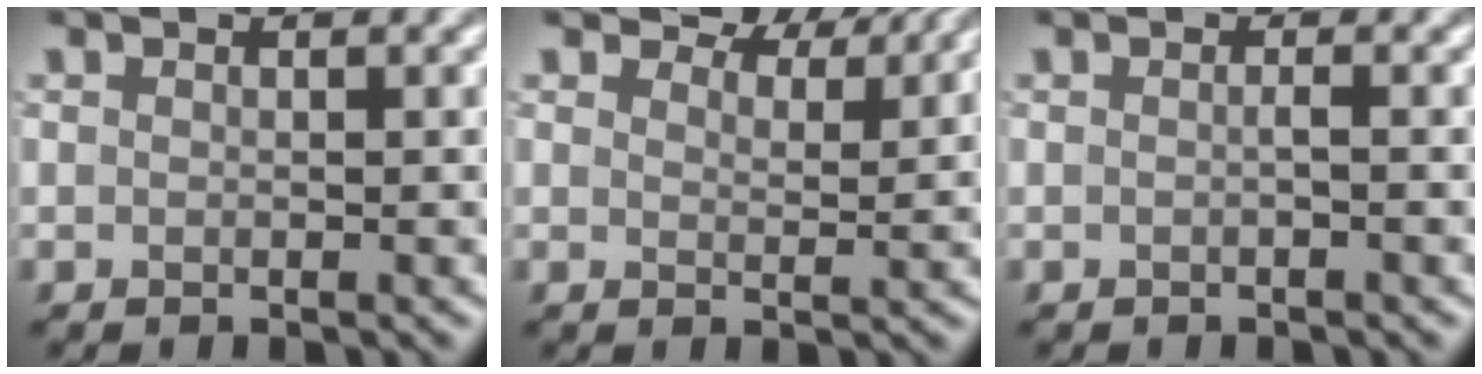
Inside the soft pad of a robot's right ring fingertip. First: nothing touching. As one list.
[{"total": 4.6, "force": [4.1, 1.2, 1.6], "torque": [-0.031, 0.000, 0.053]}, {"total": 0.6, "force": [-0.2, 0.1, 0.6], "torque": [-0.010, 0.000, -0.004]}]